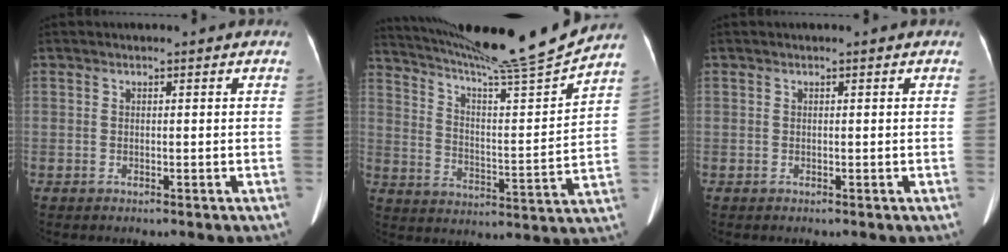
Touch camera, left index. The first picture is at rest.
{"total": 18.7, "force": [17.1, -2.6, 7.2], "torque": [-0.125, -0.044, 0.259]}
{"total": 0.0}